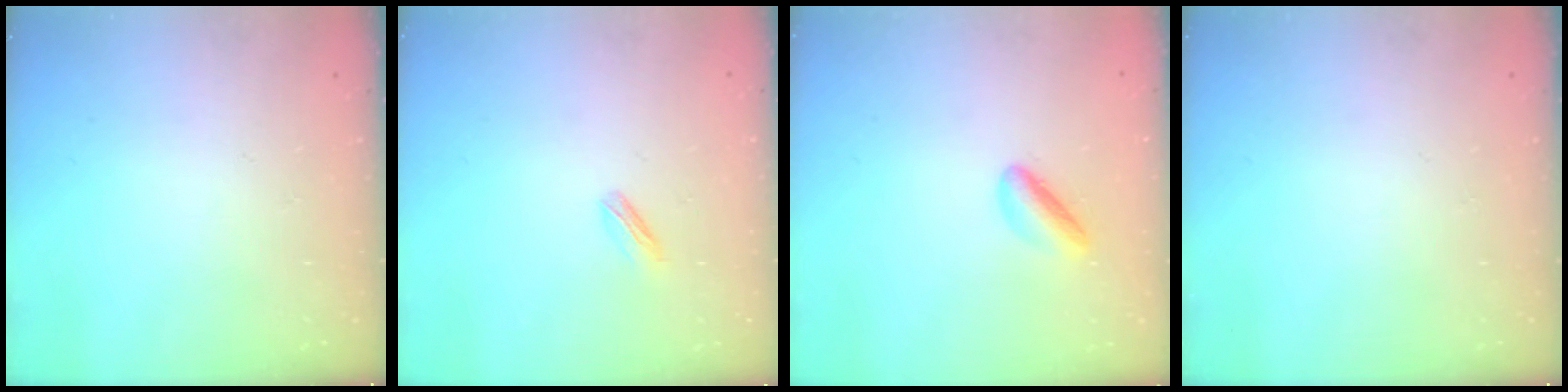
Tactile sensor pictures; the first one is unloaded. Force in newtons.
{"total": 1.8, "press": 1.7, "slide": 0.5}
{"total": 3.6, "press": 3.6, "slide": 0.3}
{"total": 0.0}